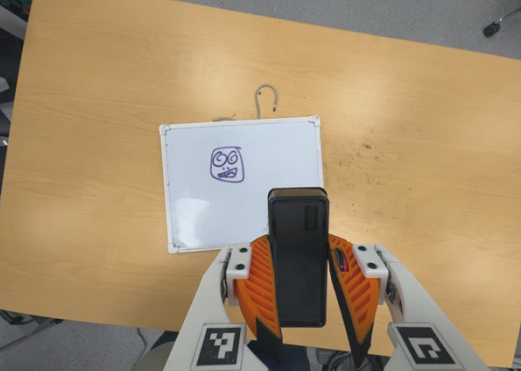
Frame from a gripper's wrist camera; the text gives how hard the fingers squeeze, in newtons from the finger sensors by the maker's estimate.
{"total": 7.8, "left": 6.8, "right": 8.8}